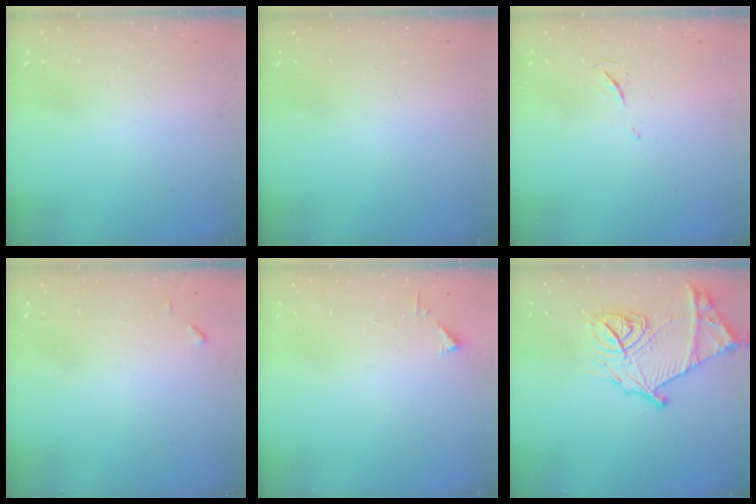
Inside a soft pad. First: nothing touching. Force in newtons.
{"total": 0.0}
{"total": 4.1, "press": 4.1, "slide": 0.6}
{"total": 4.6, "press": 4.6, "slide": 0.3}
{"total": 3.1, "press": 3.1, "slide": 0.4}
{"total": 19.1, "press": 19.0, "slide": 1.8}